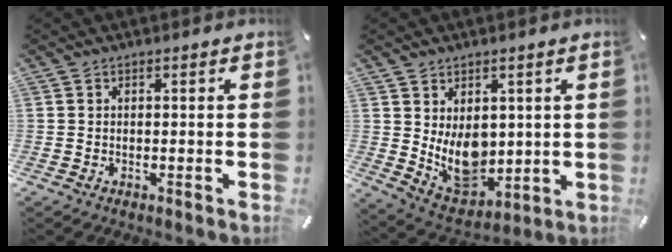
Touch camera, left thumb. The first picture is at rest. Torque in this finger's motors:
{"motor_torque": [1.65, 2.19, 0.27, -0.06, 0.11]}